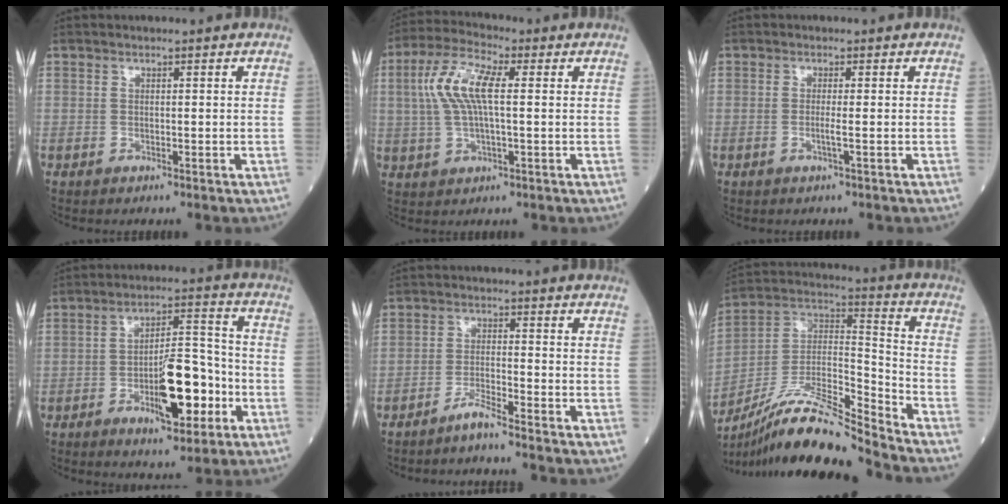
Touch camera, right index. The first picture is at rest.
{"total": 8.7, "force": [1.4, 2.4, 8.3], "torque": [-0.184, 0.021, 0.028]}
{"total": 1.3, "force": [-0.3, -0.4, 1.2], "torque": [-0.026, -0.001, -0.008]}
{"total": 11.0, "force": [-3.9, 3.3, 9.7], "torque": [-0.160, 0.011, -0.056]}
{"total": 3.1, "force": [-2.7, -0.8, 1.1], "torque": [-0.026, -0.010, -0.054]}
{"total": 16.5, "force": [-14.4, 0.3, 8.2], "torque": [-0.155, 0.024, -0.257]}